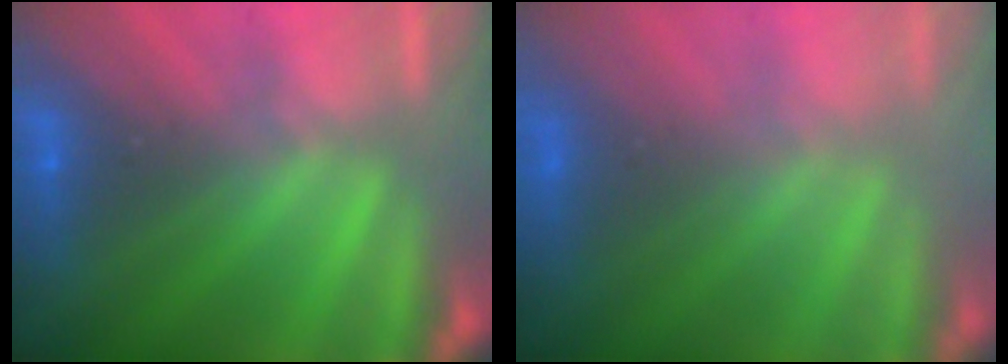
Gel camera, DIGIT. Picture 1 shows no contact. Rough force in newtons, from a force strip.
{"total": 8.6}